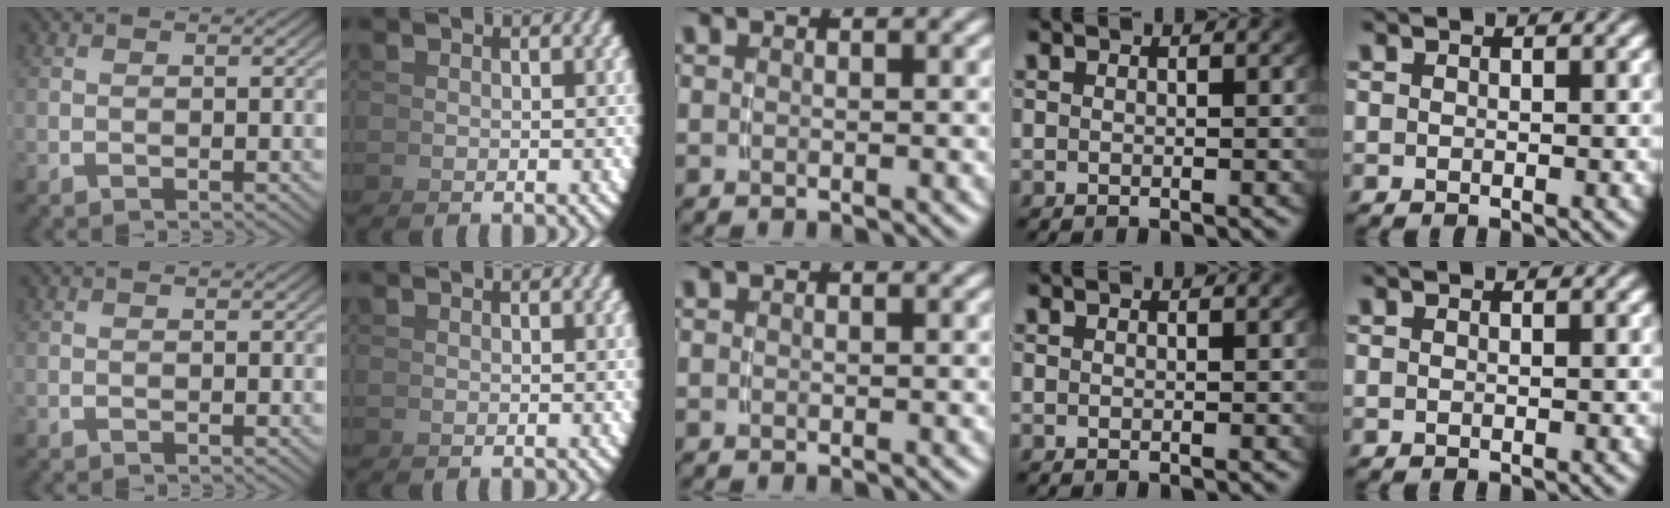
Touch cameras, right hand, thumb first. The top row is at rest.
{}